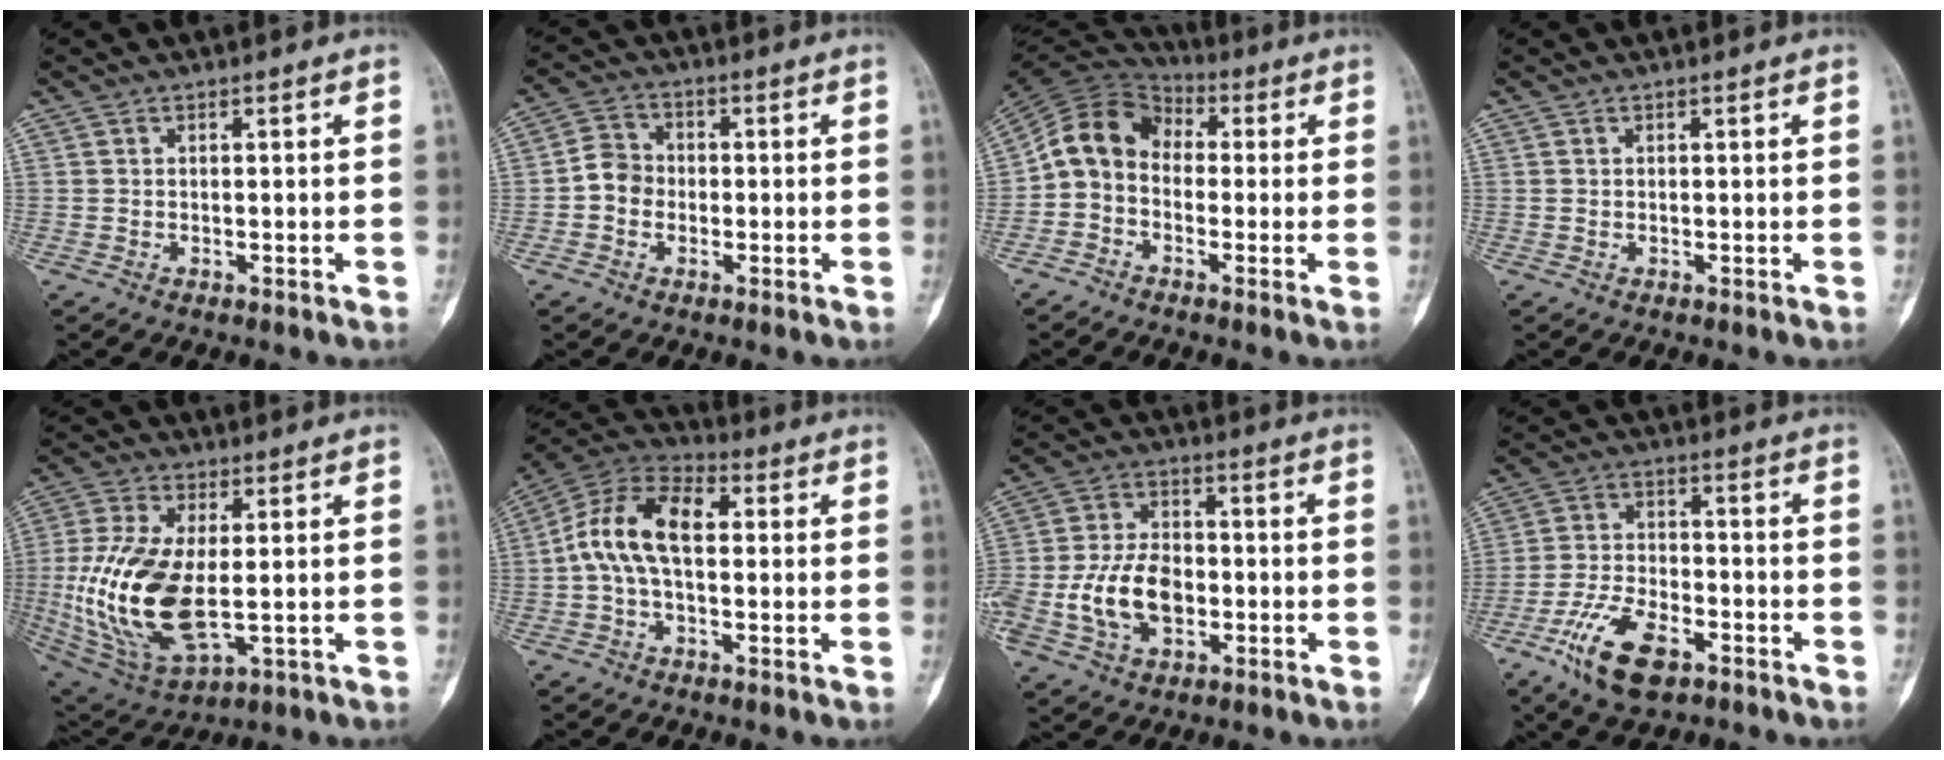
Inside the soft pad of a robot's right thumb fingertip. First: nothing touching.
{"total": 5.5, "force": [-1.1, 4.8, 2.3], "torque": [-0.018, 0.017, -0.033]}
{"total": 10.4, "force": [-1.2, 8.6, 5.8], "torque": [-0.094, 0.044, -0.042]}
{"total": 0.0}
{"total": 19.4, "force": [-1.3, 10.1, 16.5], "torque": [-0.345, -0.012, -0.008]}
{"total": 13.2, "force": [0.6, 7.8, 10.6], "torque": [-0.194, 0.040, -0.002]}
{"total": 13.3, "force": [-3.2, 8.9, 9.4], "torque": [-0.164, 0.024, -0.057]}
{"total": 12.4, "force": [-7.0, 6.0, 8.3], "torque": [-0.150, 0.024, -0.129]}